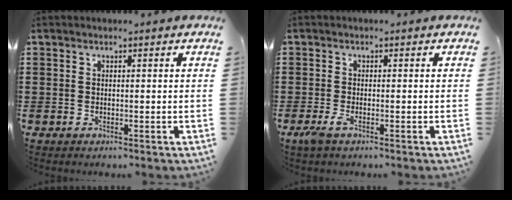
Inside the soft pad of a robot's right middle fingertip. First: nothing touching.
{"total": 1.8, "force": [-0.8, 0.3, 1.6], "torque": [-0.043, -0.008, -0.019]}